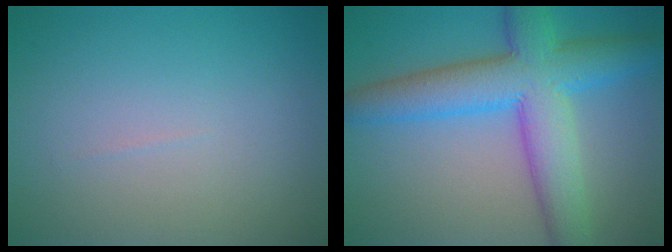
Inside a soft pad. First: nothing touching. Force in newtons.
{"total": 9.0, "press": 9.0, "slide": 0.1}